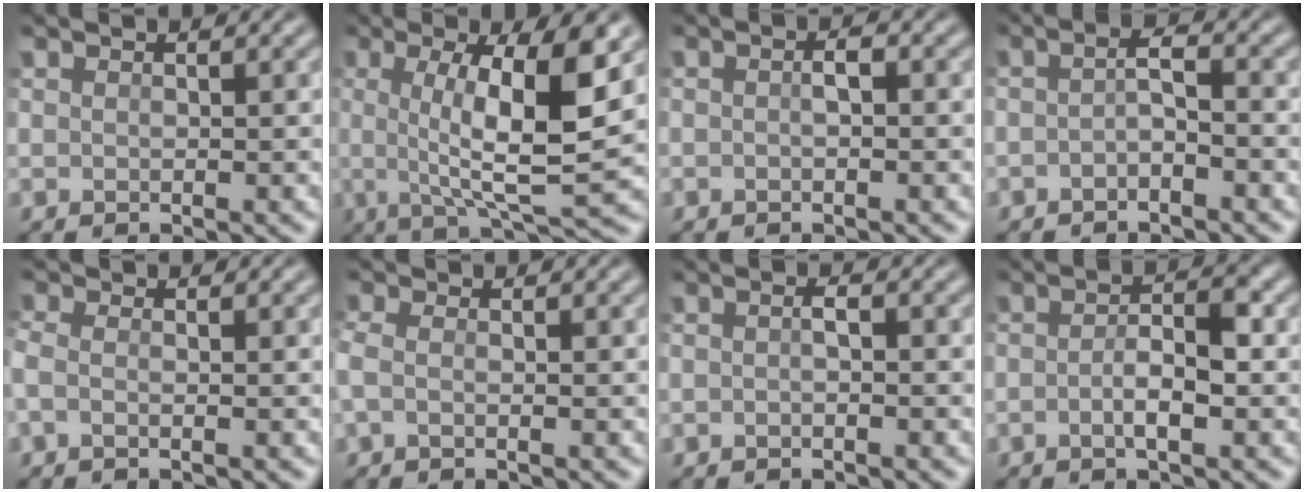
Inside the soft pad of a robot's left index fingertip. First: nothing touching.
{"total": 9.7, "force": [1.4, 2.3, 9.3], "torque": [-0.138, -0.007, 0.020]}
{"total": 1.1, "force": [-0.4, 0.3, 1.0], "torque": [-0.023, 0.002, -0.009]}
{"total": 1.9, "force": [-1.1, 0.4, 1.5], "torque": [-0.031, 0.001, -0.028]}
{"total": 1.3, "force": [-0.6, 0.6, 1.0], "torque": [-0.027, -0.002, -0.022]}
{"total": 1.5, "force": [-0.5, 0.8, 1.2], "torque": [-0.034, -0.001, -0.019]}
{"total": 0.9, "force": [-0.5, 0.2, 0.8], "torque": [-0.018, 0.001, -0.011]}
{"total": 3.2, "force": [-1.0, 0.9, 3.0], "torque": [-0.054, 0.001, -0.023]}